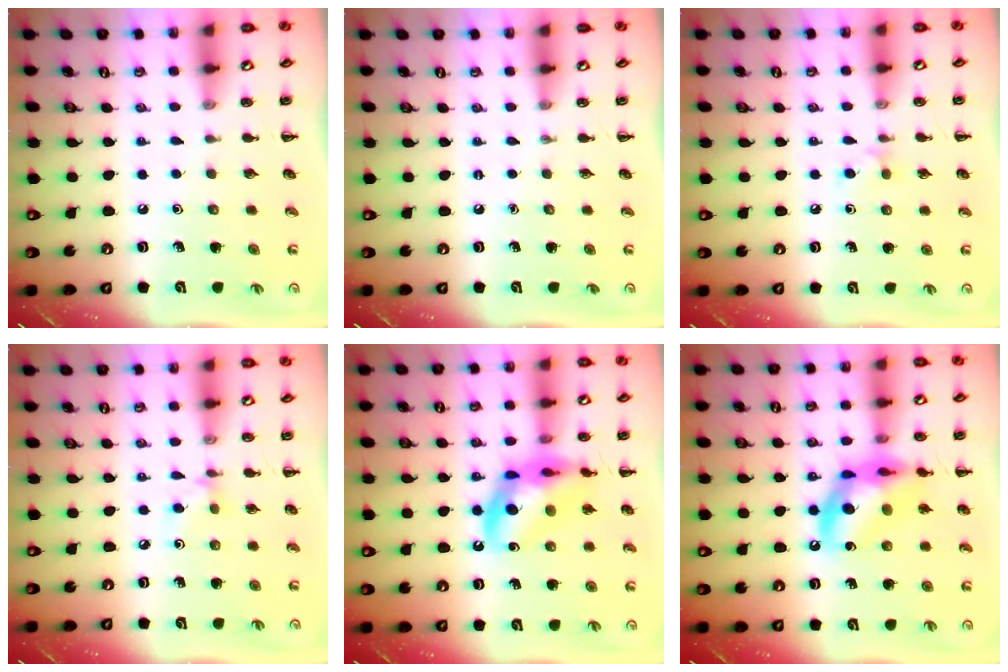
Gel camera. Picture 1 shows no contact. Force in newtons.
{"total": 0.0}
{"total": 5.0, "press": 4.6, "slide": 2.0}
{"total": 3.4, "press": 3.3, "slide": 0.7}
{"total": 15.2, "press": 14.8, "slide": 3.4}
{"total": 14.1, "press": 13.7, "slide": 3.3}